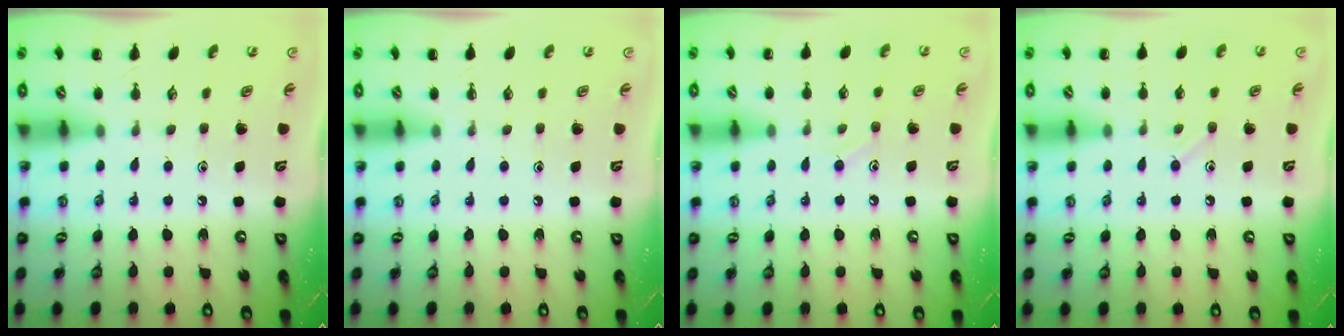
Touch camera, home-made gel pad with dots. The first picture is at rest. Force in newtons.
{"total": 0.0}
{"total": 7.2, "press": 6.7, "slide": 2.7}
{"total": 6.1, "press": 5.9, "slide": 1.7}